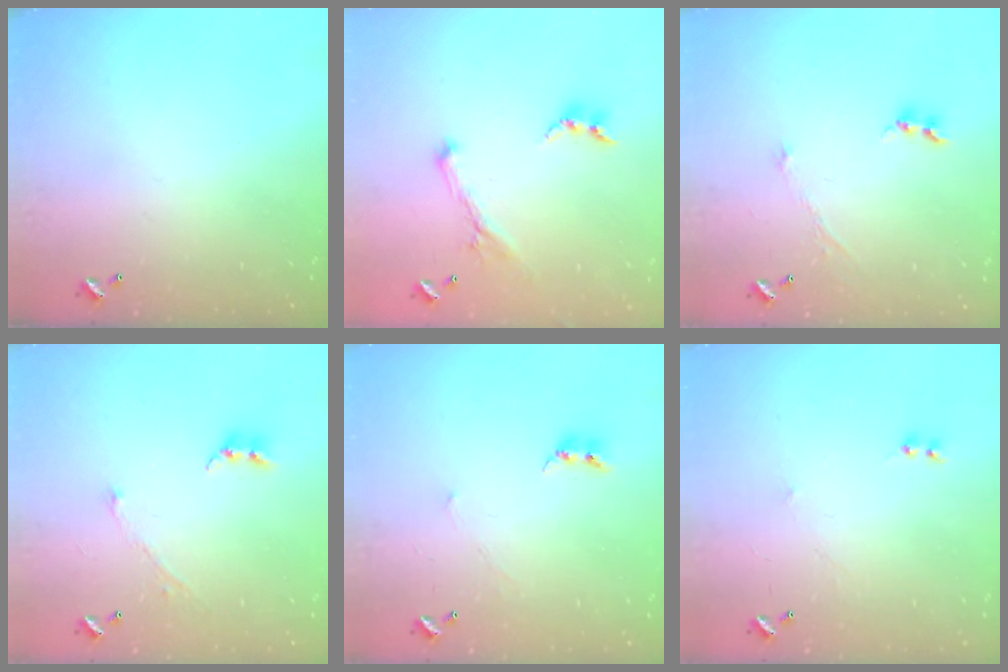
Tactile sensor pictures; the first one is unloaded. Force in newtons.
{"total": 0.0}
{"total": 1.2, "press": 1.2, "slide": 0.1}
{"total": 2.9, "press": 2.9, "slide": 0.4}
{"total": 2.4, "press": 2.3, "slide": 0.4}
{"total": 1.2, "press": 1.2, "slide": 0.3}